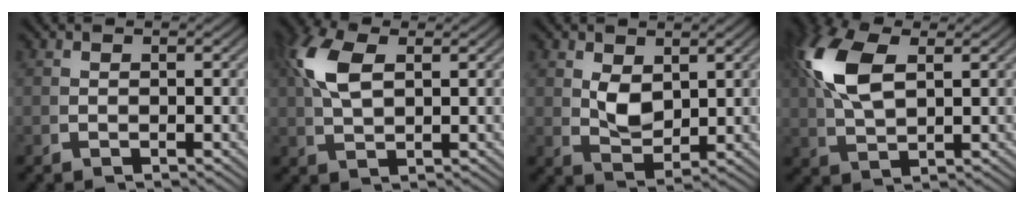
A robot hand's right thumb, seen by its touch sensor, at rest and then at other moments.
{"total": 4.0, "force": [2.0, 1.5, 3.1], "torque": [-0.071, 0.004, 0.047]}
{"total": 3.4, "force": [1.4, 1.8, 2.5], "torque": [-0.051, -0.019, 0.039]}
{"total": 5.8, "force": [2.4, 2.6, 4.6], "torque": [-0.106, 0.000, 0.058]}